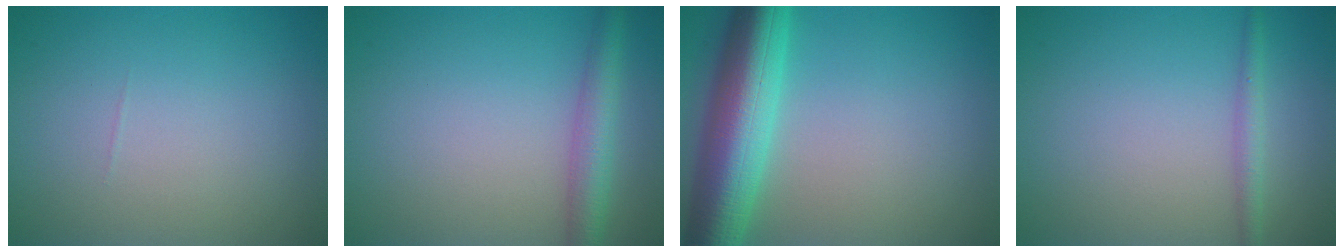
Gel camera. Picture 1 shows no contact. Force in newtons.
{"total": 3.5, "press": 3.5, "slide": 0.1}
{"total": 9.2, "press": 9.2, "slide": 0.2}
{"total": 1.6, "press": 1.6, "slide": 0.1}